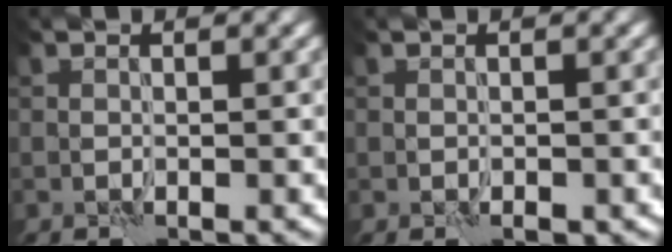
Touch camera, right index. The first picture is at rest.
{"total": 0.9, "force": [-0.4, 0.6, 0.5], "torque": [-0.007, -0.003, -0.006]}